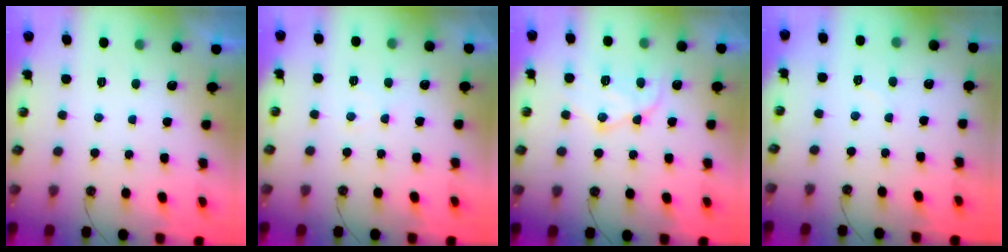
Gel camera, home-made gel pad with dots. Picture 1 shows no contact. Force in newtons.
{"total": 5.0, "press": 5.0, "slide": 0.7}
{"total": 14.2, "press": 14.1, "slide": 1.2}
{"total": 3.5, "press": 3.5, "slide": 0.5}